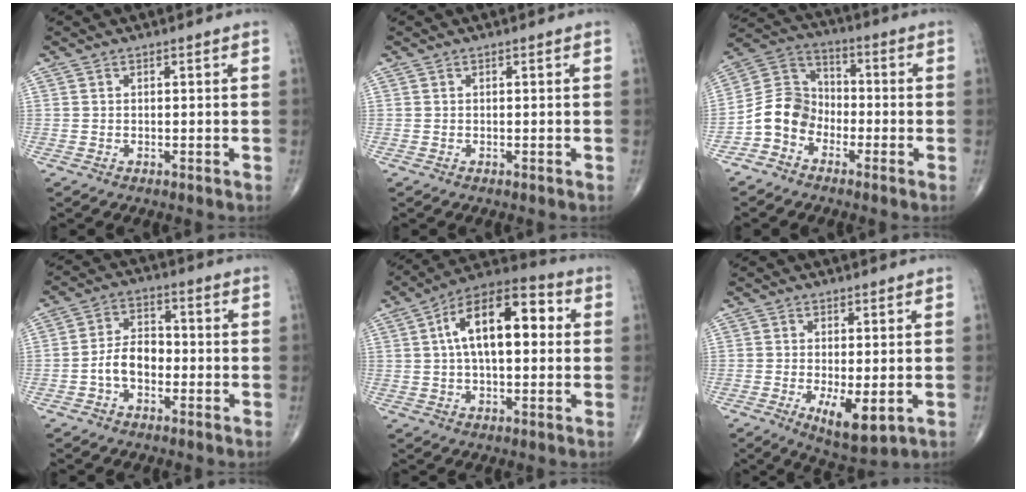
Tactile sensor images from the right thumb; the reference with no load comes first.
{"total": 0.0}
{"total": 8.8, "force": [-3.8, 7.0, 3.9], "torque": [-0.059, 0.051, -0.088]}
{"total": 6.8, "force": [-2.0, 4.4, 4.7], "torque": [-0.072, 0.029, -0.047]}
{"total": 16.2, "force": [2.6, 7.9, 13.9], "torque": [-0.215, 0.032, 0.034]}
{"total": 7.7, "force": [-2.0, 2.9, 6.9], "torque": [-0.109, -0.021, -0.024]}